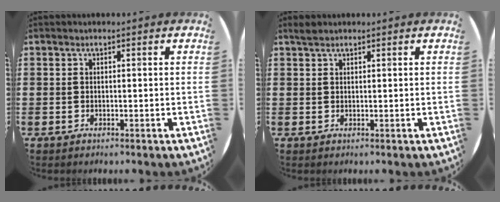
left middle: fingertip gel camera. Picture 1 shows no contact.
{"total": 1.1, "force": [1.0, 0.3, 0.3], "torque": [0.000, 0.000, 0.017]}